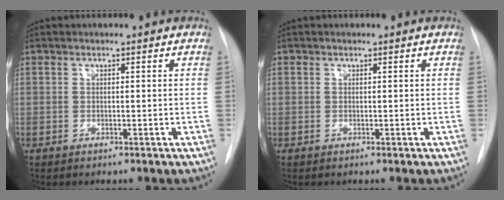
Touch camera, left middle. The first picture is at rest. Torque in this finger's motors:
{"motor_torque": [-0.09, 0.16, 0.01, -0.01]}